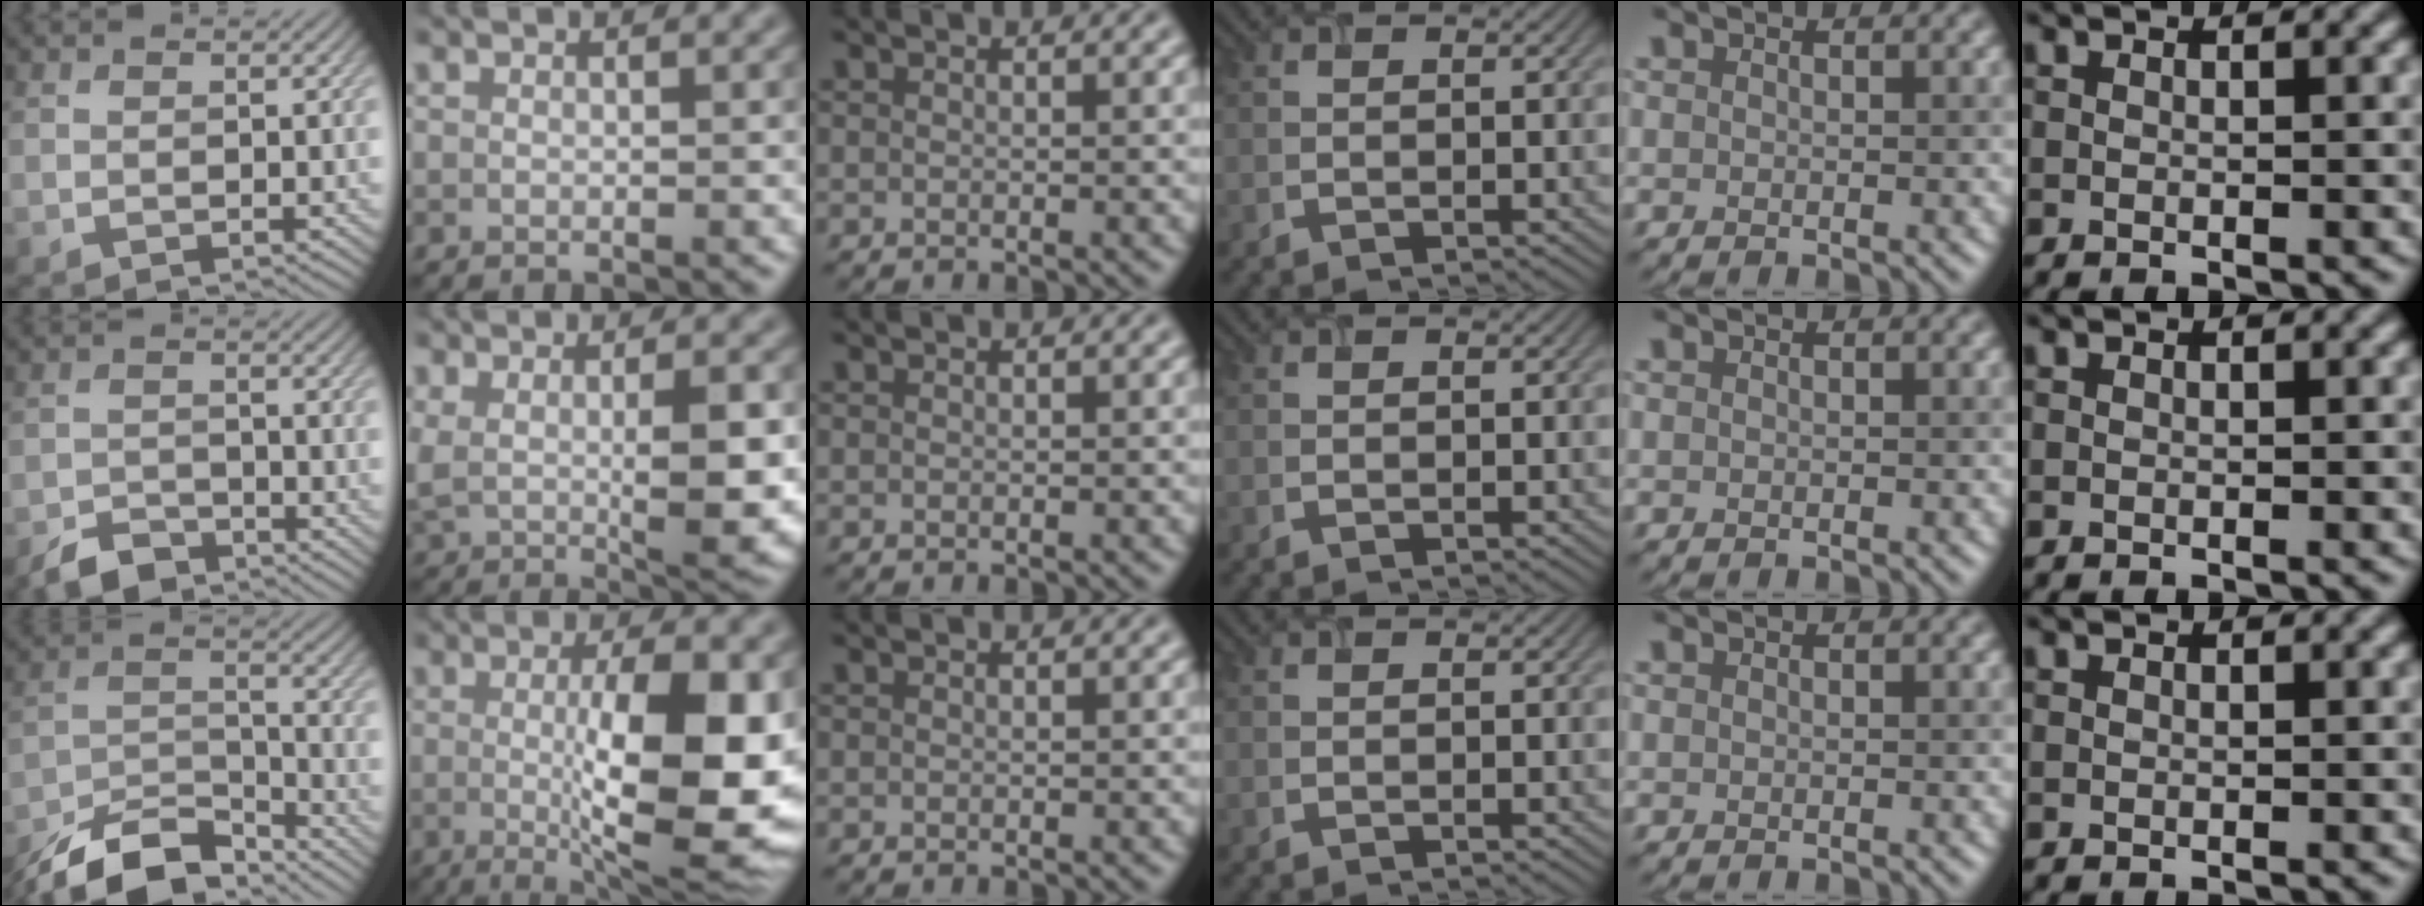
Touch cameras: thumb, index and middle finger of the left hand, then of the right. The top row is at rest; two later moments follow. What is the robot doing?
{"motion": "open", "object": "airpods case & airpods"}